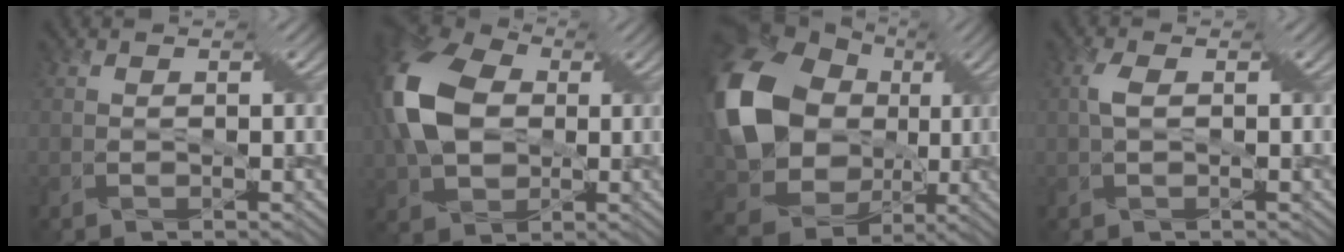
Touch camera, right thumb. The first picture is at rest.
{"total": 14.2, "force": [1.0, 10.0, 10.1], "torque": [-0.266, 0.015, 0.007]}
{"total": 18.2, "force": [2.0, 14.7, 10.6], "torque": [-0.266, -0.020, 0.056]}
{"total": 2.7, "force": [0.2, 1.1, 2.4], "torque": [-0.054, 0.005, 0.000]}